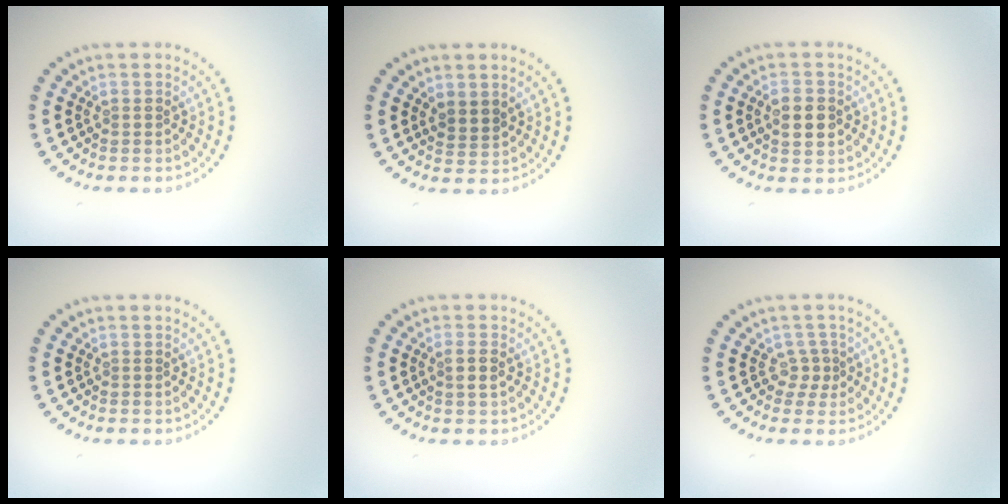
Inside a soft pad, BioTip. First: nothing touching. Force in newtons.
{"total": 1.6, "press": 1.3, "slide": 1.0}
{"total": 2.8, "press": 2.8, "slide": 0.0}
{"total": 0.0}
{"total": 1.2, "press": 1.1, "slide": 0.4}
{"total": 1.6, "press": 1.0, "slide": 1.2}